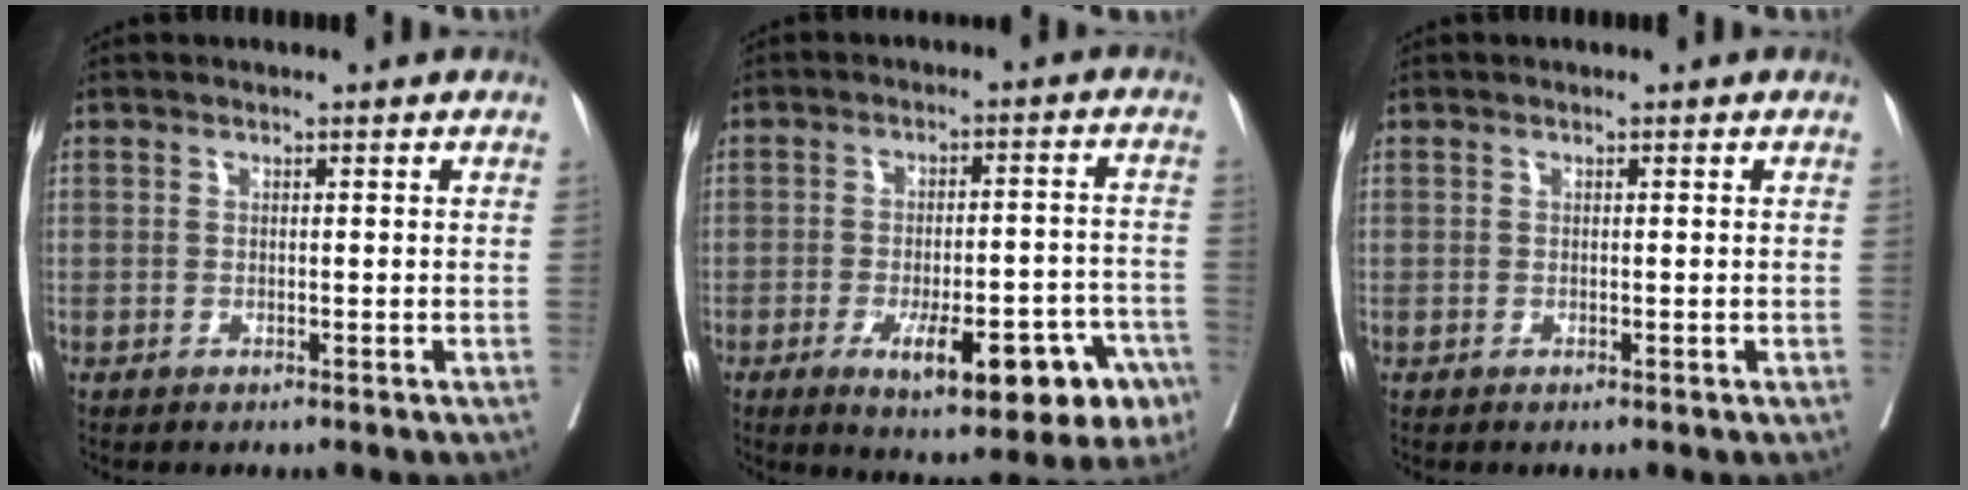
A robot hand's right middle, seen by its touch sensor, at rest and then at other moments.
{"total": 15.2, "force": [-7.5, 4.3, 12.5], "torque": [-0.124, 0.016, -0.092]}
{"total": 0.0}